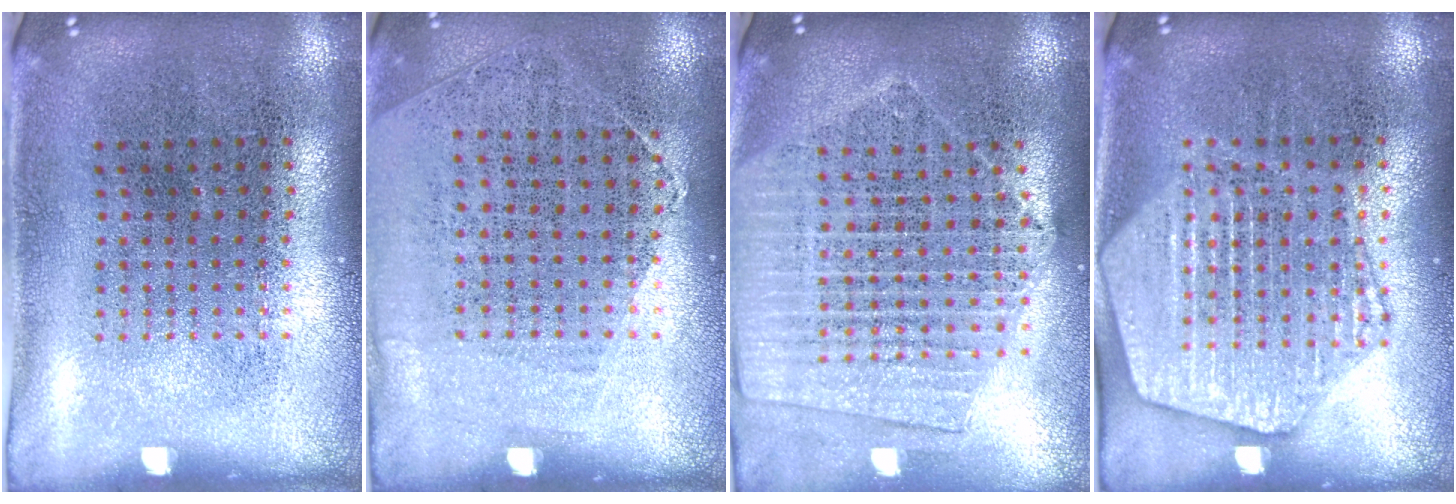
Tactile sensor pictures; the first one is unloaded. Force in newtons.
{"total": 1.2, "press": 0.9, "slide": 0.7}
{"total": 1.9, "press": 1.8, "slide": 0.7}
{"total": 2.2, "press": 2.2, "slide": 0.3}